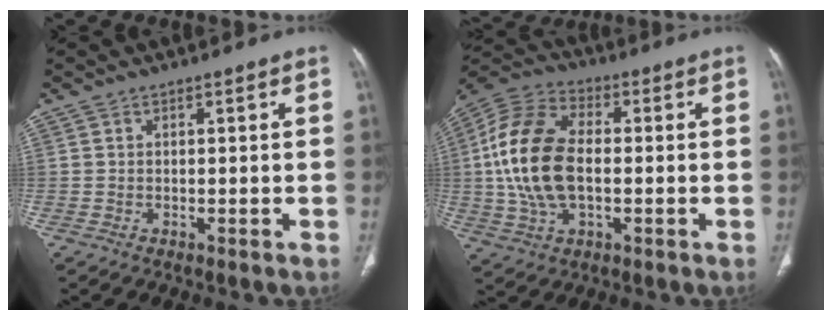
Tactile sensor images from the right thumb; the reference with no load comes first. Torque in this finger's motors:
{"motor_torque": [-0.28, 1.82, 0.95, 0.88, 0.51]}